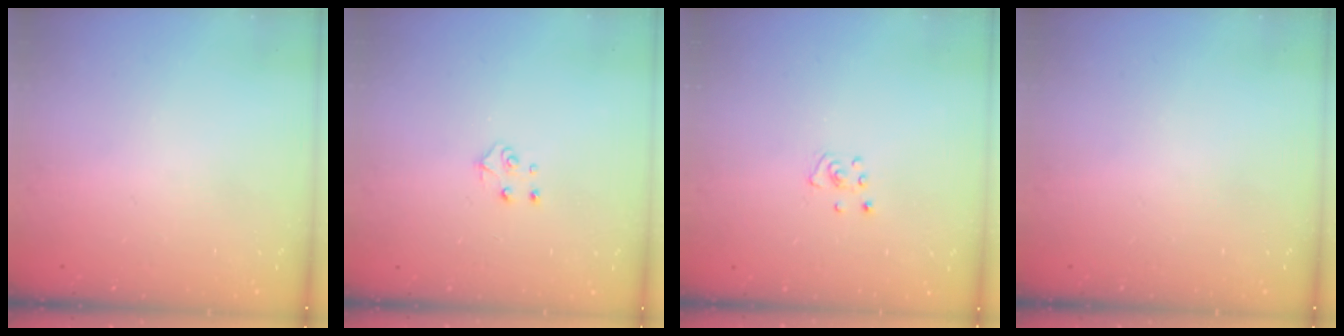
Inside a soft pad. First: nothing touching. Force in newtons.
{"total": 4.5, "press": 4.4, "slide": 0.4}
{"total": 3.3, "press": 3.3, "slide": 0.3}
{"total": 0.0}